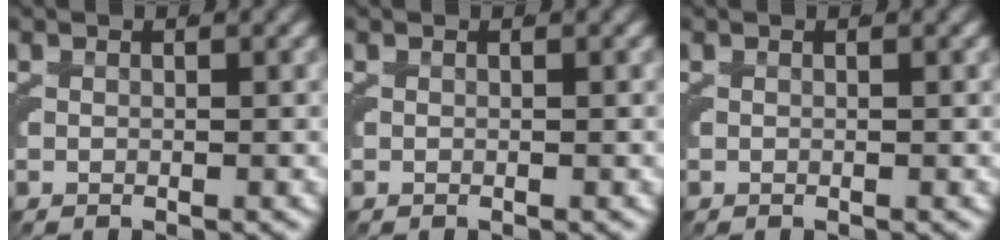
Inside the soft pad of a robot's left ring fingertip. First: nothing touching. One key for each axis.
{"total": 0.0}
{"total": 0.0}